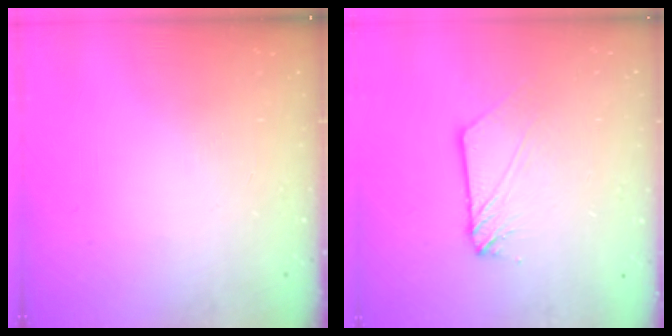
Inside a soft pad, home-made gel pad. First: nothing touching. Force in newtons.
{"total": 3.6, "press": 3.6, "slide": 0.3}